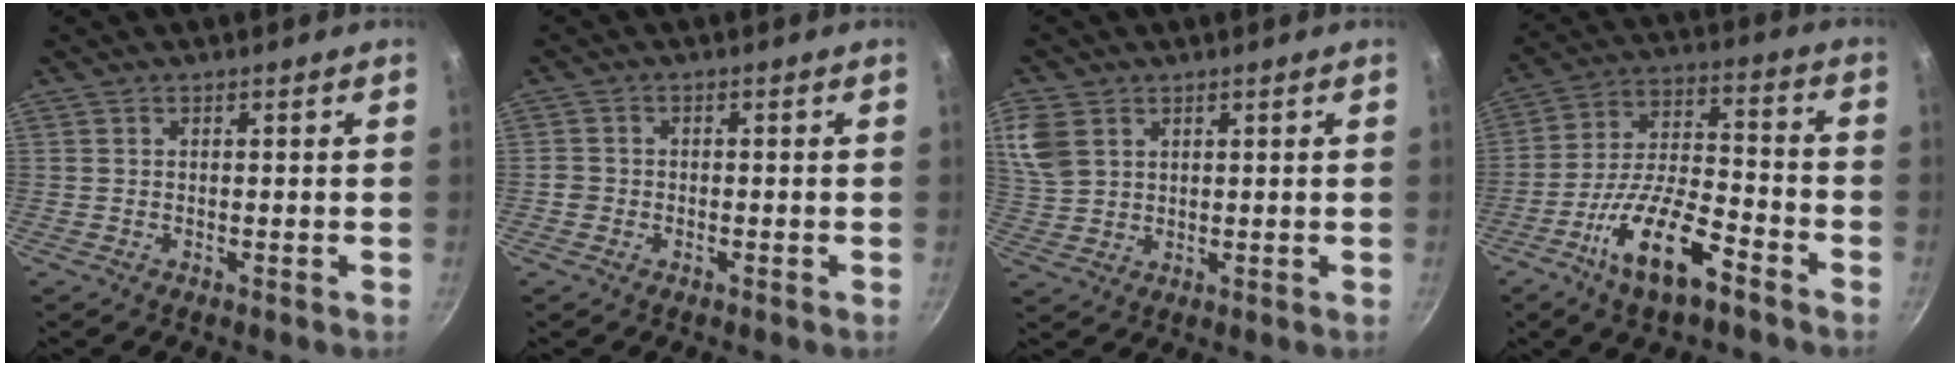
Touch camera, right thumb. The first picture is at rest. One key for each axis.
{"total": 1.9, "fx": -0.8, "fy": 1.6, "fz": 0.6, "tx": -0.007, "ty": 0.009, "tz": -0.015}
{"total": 8.8, "fx": 3.8, "fy": 6.4, "fz": 4.7, "tx": -0.094, "ty": -0.005, "tz": 0.081}
{"total": 15.7, "fx": -8.5, "fy": 5.8, "fz": 11.8, "tx": -0.208, "ty": 0.047, "tz": -0.159}